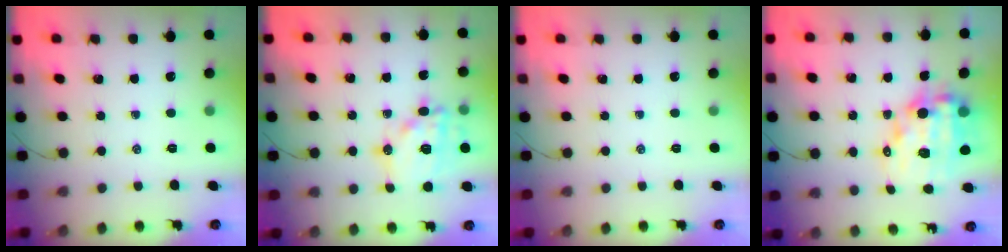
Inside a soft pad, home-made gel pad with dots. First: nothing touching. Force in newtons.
{"total": 16.3, "press": 16.0, "slide": 2.9}
{"total": 0.0}
{"total": 14.8, "press": 14.4, "slide": 3.5}